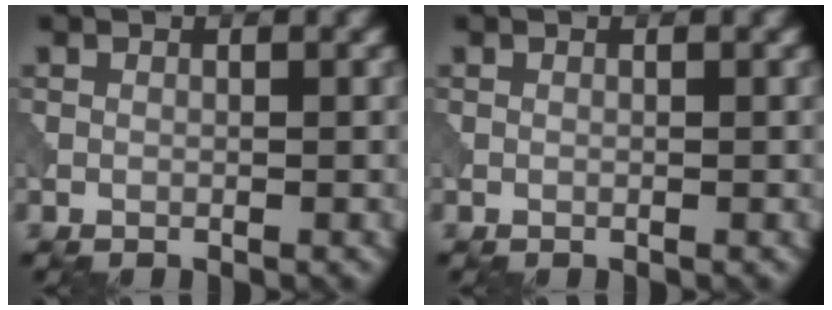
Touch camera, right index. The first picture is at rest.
{"total": 0.0}